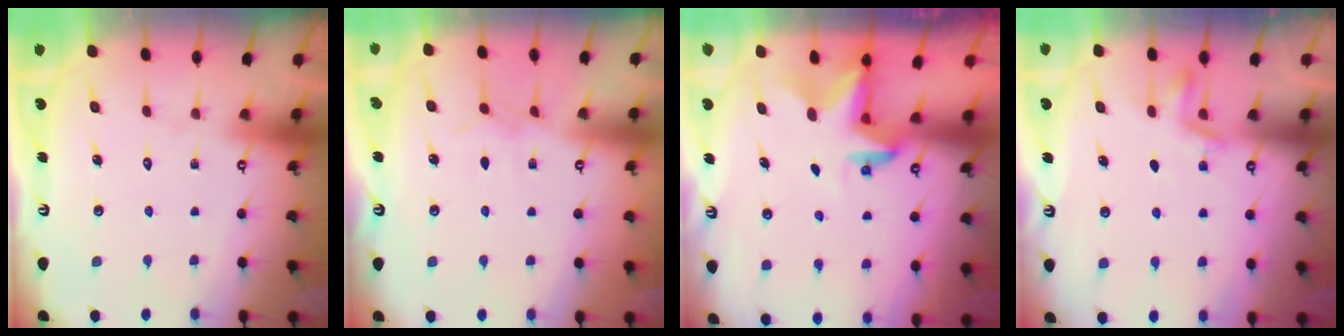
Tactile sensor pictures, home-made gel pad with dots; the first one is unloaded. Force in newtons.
{"total": 3.6, "press": 3.5, "slide": 0.6}
{"total": 2.8, "press": 2.8, "slide": 0.2}
{"total": 4.5, "press": 4.3, "slide": 1.2}